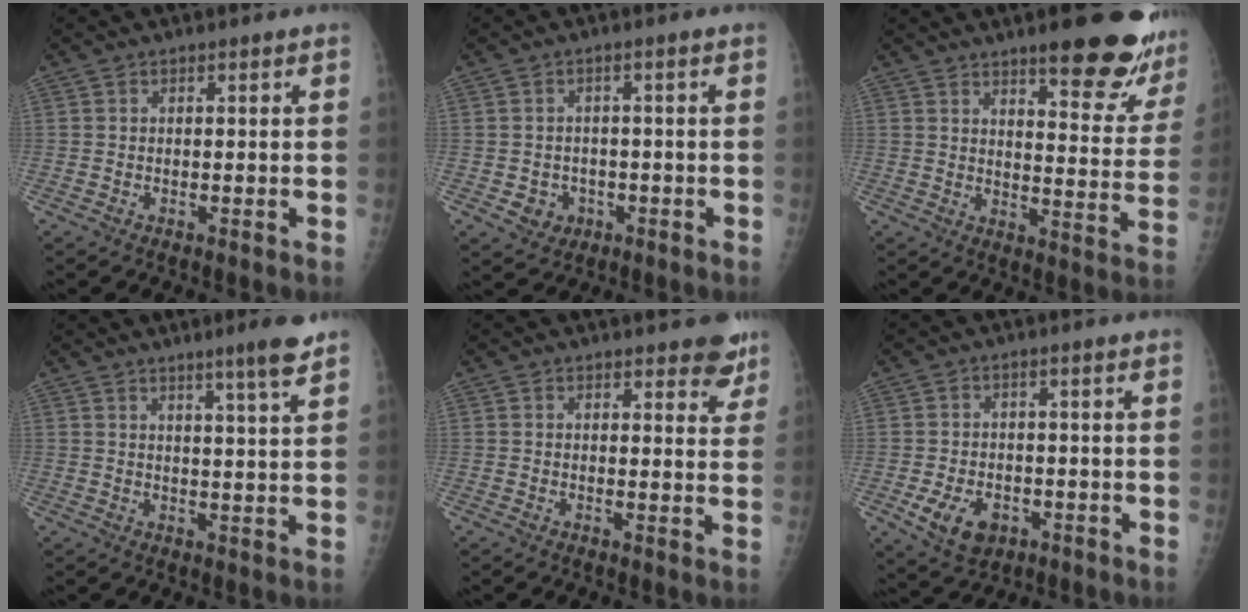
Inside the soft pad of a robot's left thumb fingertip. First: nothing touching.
{"total": 3.9, "force": [-1.3, 3.5, 1.2], "torque": [0.004, 0.009, -0.012]}
{"total": 18.4, "force": [13.0, 4.9, 12.1], "torque": [-0.114, -0.081, 0.163]}
{"total": 6.1, "force": [4.2, -0.4, 4.4], "torque": [-0.065, -0.029, 0.063]}
{"total": 4.8, "force": [3.7, 1.9, 2.3], "torque": [0.005, -0.020, 0.039]}
{"total": 7.6, "force": [-3.0, 5.2, 4.6], "torque": [-0.073, 0.011, -0.038]}